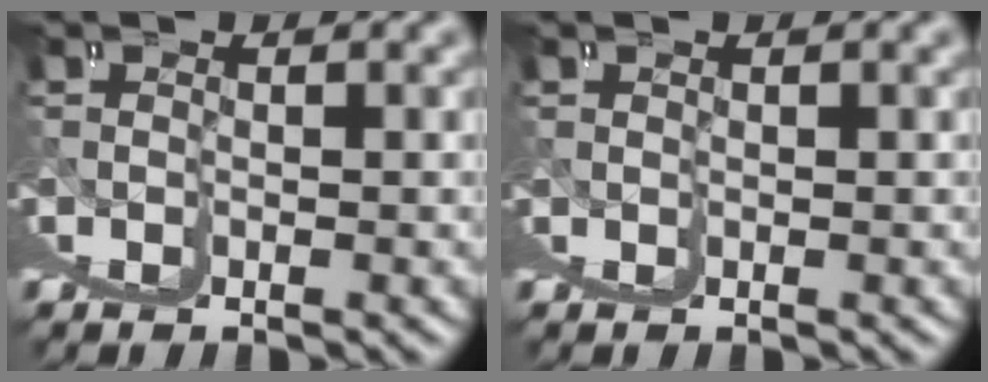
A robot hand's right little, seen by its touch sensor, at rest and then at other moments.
{"total": 0.0}